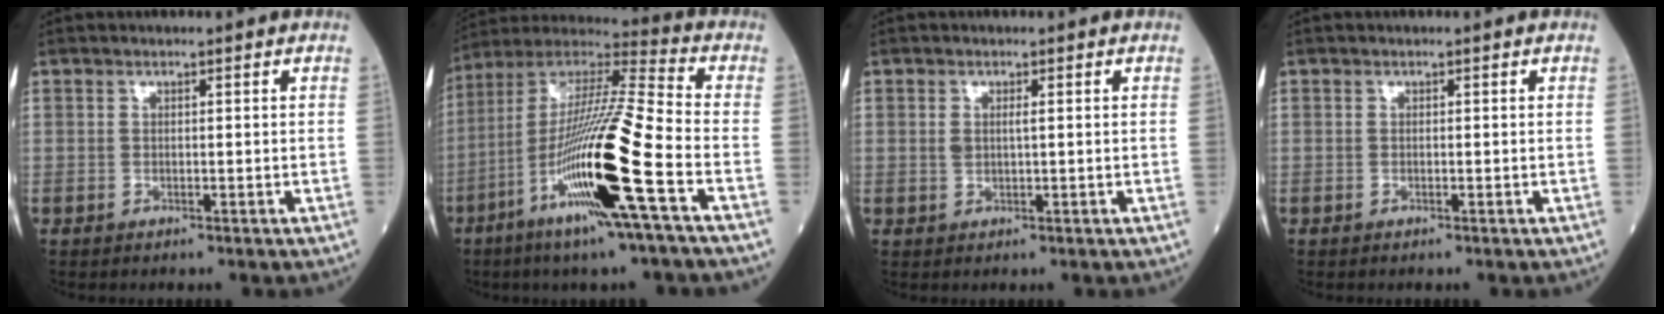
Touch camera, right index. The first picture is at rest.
{"total": 20.5, "force": [-7.3, -0.1, 19.2], "torque": [-0.389, -0.025, -0.145]}
{"total": 1.8, "force": [0.4, 0.6, 1.6], "torque": [-0.035, 0.002, 0.010]}
{"total": 0.0}